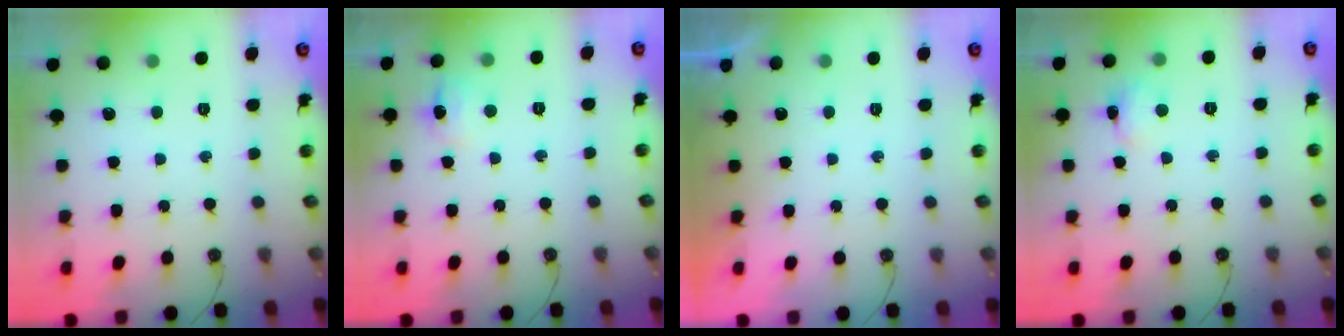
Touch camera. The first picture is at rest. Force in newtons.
{"total": 5.5, "press": 5.5, "slide": 0.3}
{"total": 0.0}
{"total": 4.0, "press": 3.9, "slide": 0.8}